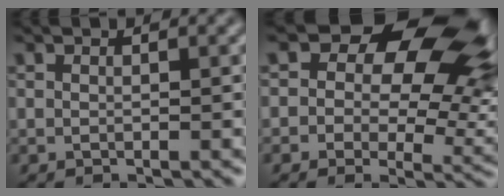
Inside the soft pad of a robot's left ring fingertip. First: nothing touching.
{"total": 13.4, "force": [6.8, 7.5, 8.8], "torque": [-0.131, 0.017, 0.120]}